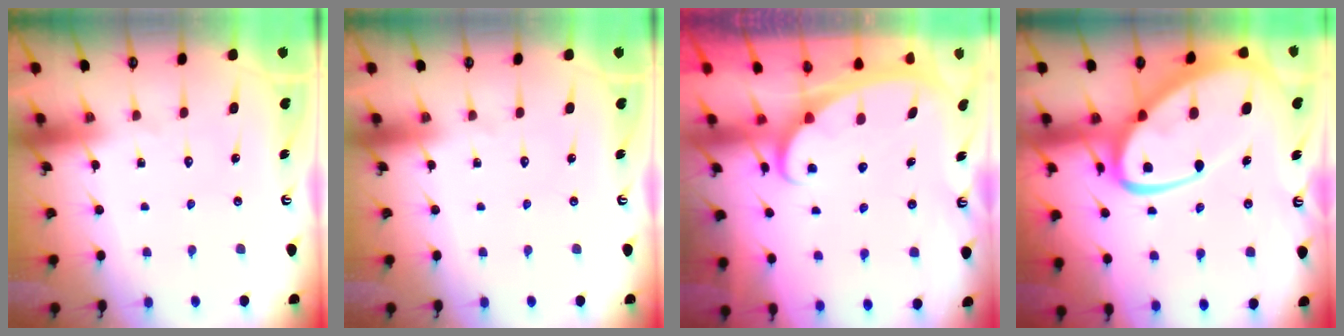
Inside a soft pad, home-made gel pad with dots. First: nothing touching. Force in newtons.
{"total": 0.0}
{"total": 2.3, "press": 2.3, "slide": 0.3}
{"total": 15.4, "press": 15.4, "slide": 1.3}